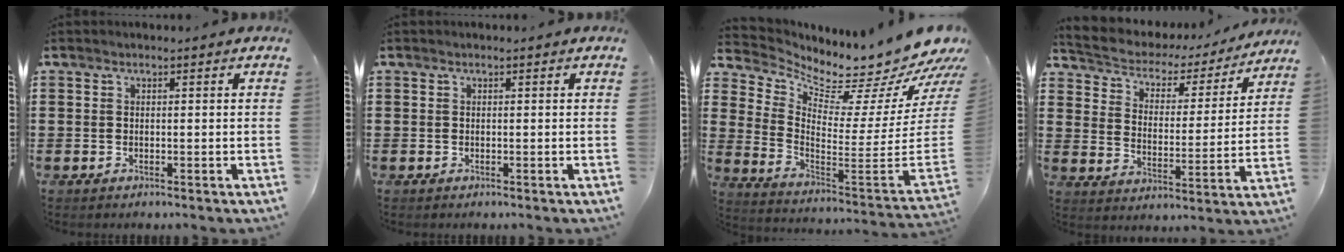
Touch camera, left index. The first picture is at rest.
{"total": 0.0}
{"total": 5.4, "force": [5.2, 0.7, 1.4], "torque": [-0.043, -0.089, 0.077]}
{"total": 3.2, "force": [2.8, 1.5, 0.4], "torque": [-0.030, -0.022, 0.037]}